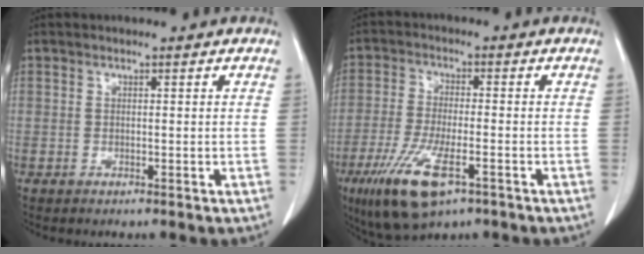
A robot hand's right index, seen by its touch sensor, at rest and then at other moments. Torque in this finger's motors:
{"motor_torque": [1.47, -0.67, 0.59, 0.20]}